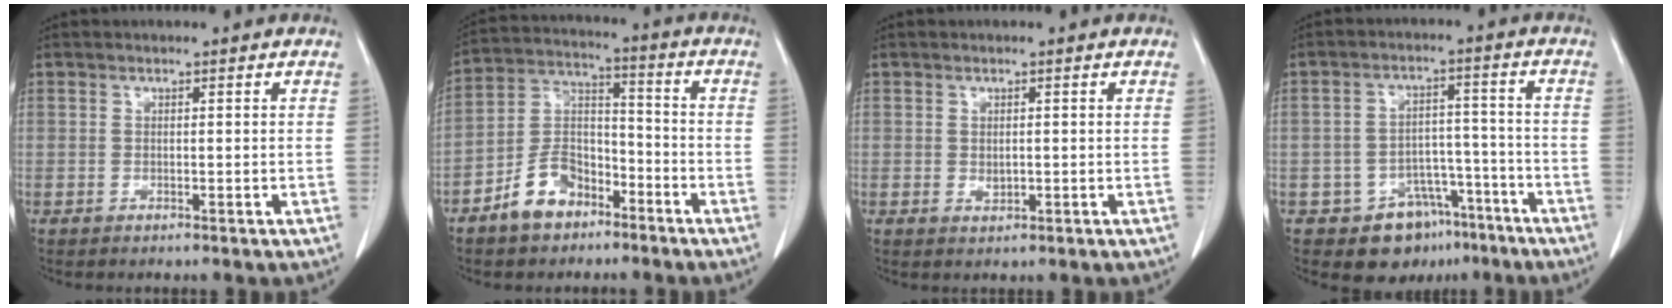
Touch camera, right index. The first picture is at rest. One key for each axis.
{"total": 9.3, "fx": -5.8, "fy": 5.4, "fz": 4.7, "tx": -0.101, "ty": 0.018, "tz": -0.108}
{"total": 1.2, "fx": 0.0, "fy": 0.7, "fz": 1.0, "tx": -0.016, "ty": -0.003, "tz": 0.004}
{"total": 8.6, "fx": -5.3, "fy": 6.3, "fz": 2.5, "tx": -0.023, "ty": 0.032, "tz": -0.069}